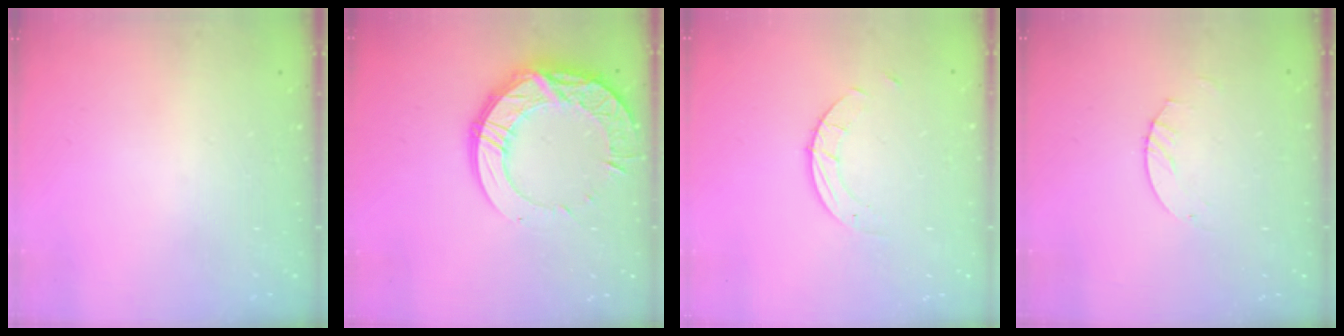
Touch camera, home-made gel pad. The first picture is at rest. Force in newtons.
{"total": 18.7, "press": 18.7, "slide": 1.4}
{"total": 3.1, "press": 3.1, "slide": 0.2}
{"total": 2.0, "press": 2.0, "slide": 0.2}